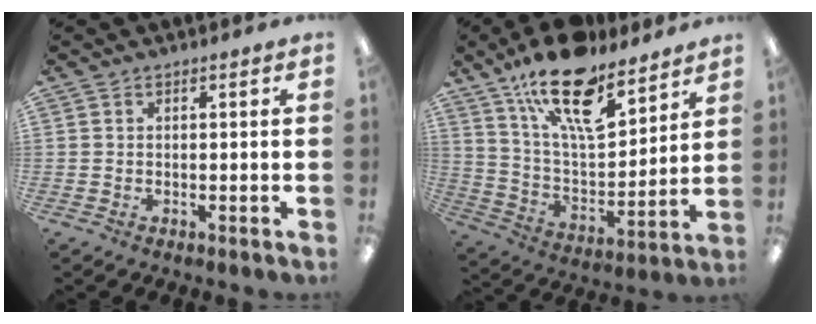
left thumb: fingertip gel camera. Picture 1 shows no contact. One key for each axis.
{"total": 20.4, "fx": 14.1, "fy": 8.0, "fz": 12.4, "tx": -0.205, "ty": -0.084, "tz": 0.245}